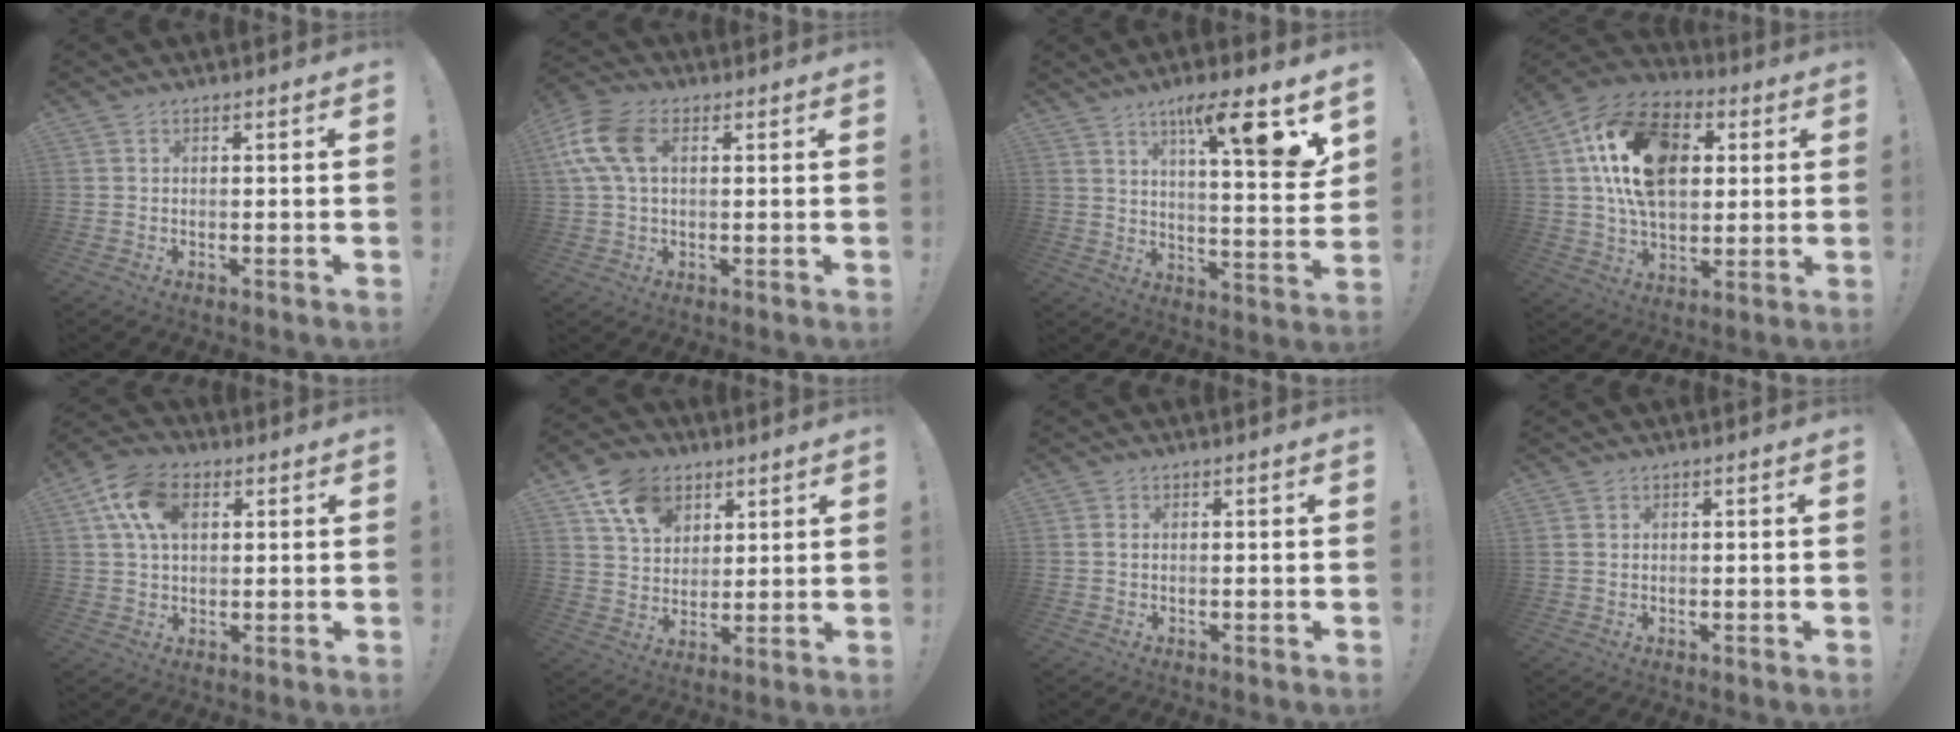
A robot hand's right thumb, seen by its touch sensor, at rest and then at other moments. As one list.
[{"total": 11.8, "force": [3.0, 7.2, 8.9], "torque": [-0.193, 0.011, 0.060]}, {"total": 13.5, "force": [7.9, 1.3, 10.8], "torque": [-0.159, -0.048, 0.114]}, {"total": 21.9, "force": [6.0, 14.2, 15.6], "torque": [-0.268, -0.009, 0.111]}, {"total": 12.7, "force": [4.4, 8.4, 8.5], "torque": [-0.149, 0.005, 0.085]}, {"total": 12.2, "force": [6.5, 8.8, 5.3], "torque": [-0.085, -0.029, 0.125]}, {"total": 0.9, "force": [0.2, 0.6, 0.7], "torque": [-0.021, 0.005, 0.005]}, {"total": 1.2, "force": [0.5, 0.7, 0.7], "torque": [-0.021, 0.004, 0.012]}]